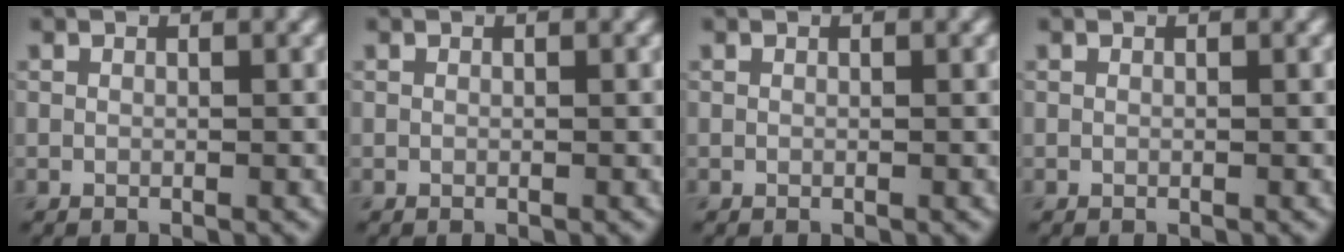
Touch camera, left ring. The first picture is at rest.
{"total": 0.0}
{"total": 0.0}
{"total": 0.0}